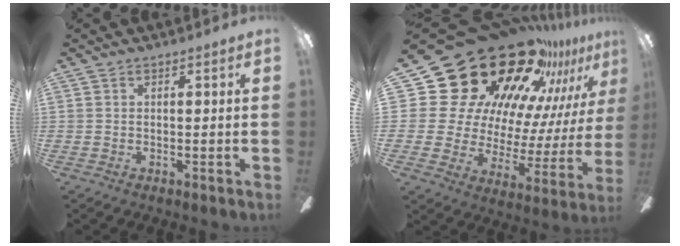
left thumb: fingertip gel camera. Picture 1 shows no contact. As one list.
[{"total": 32.6, "force": [22.3, 17.2, 16.5], "torque": [-0.226, -0.197, 0.432]}]